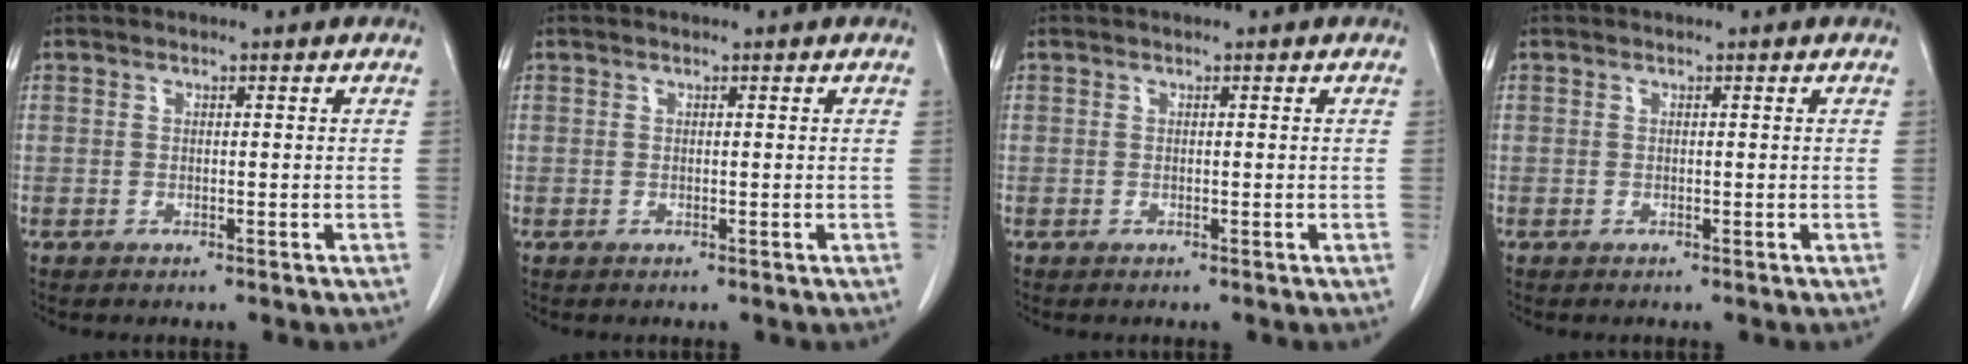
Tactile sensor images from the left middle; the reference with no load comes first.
{"total": 0.0}
{"total": 0.0}
{"total": 0.0}